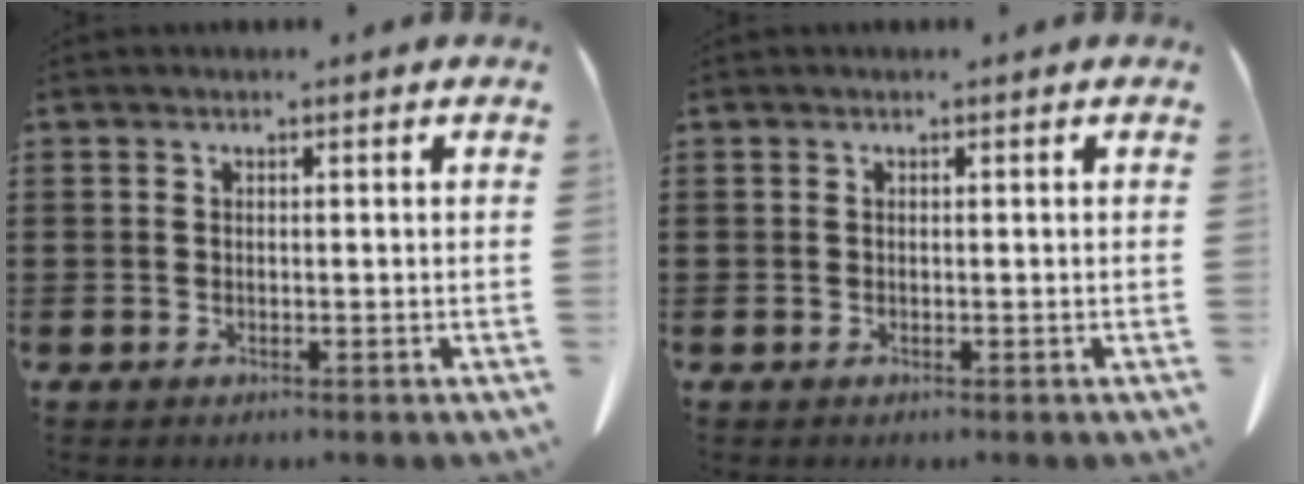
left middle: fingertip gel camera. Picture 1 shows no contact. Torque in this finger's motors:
{"motor_torque": [-0.05, 0.03, 0.00, 0.00]}